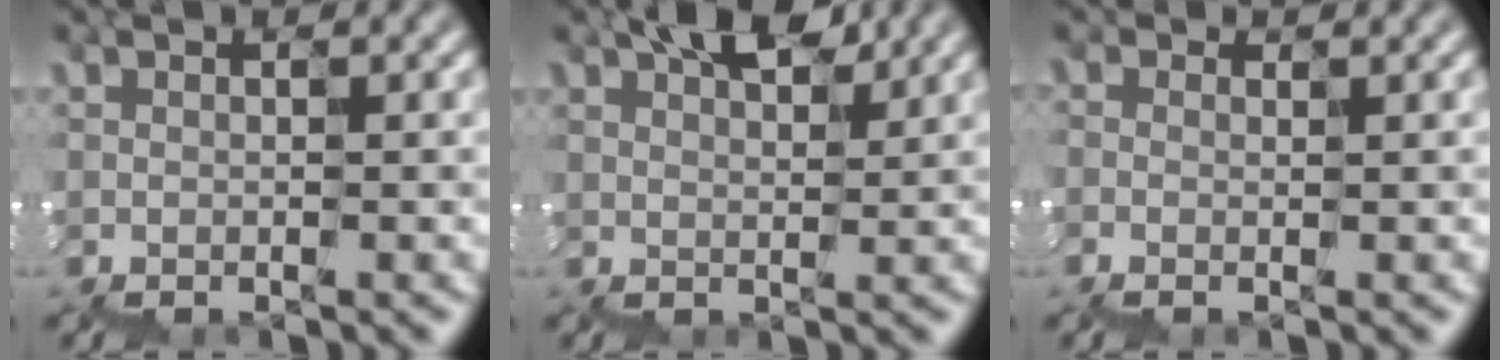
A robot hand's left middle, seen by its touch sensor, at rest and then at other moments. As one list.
[{"total": 3.3, "force": [2.8, 1.0, 1.2], "torque": [-0.031, 0.014, 0.043]}, {"total": 0.9, "force": [-0.3, -0.3, -0.7], "torque": [0.007, -0.008, -0.009]}]